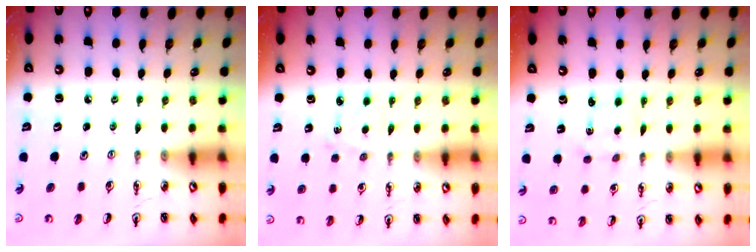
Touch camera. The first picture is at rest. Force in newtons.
{"total": 3.9, "press": 3.9, "slide": 0.5}
{"total": 2.0, "press": 2.0, "slide": 0.4}